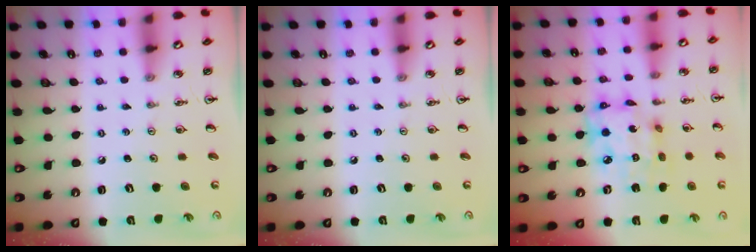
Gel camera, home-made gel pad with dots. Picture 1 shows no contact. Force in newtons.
{"total": 0.0}
{"total": 12.8, "press": 12.7, "slide": 1.7}